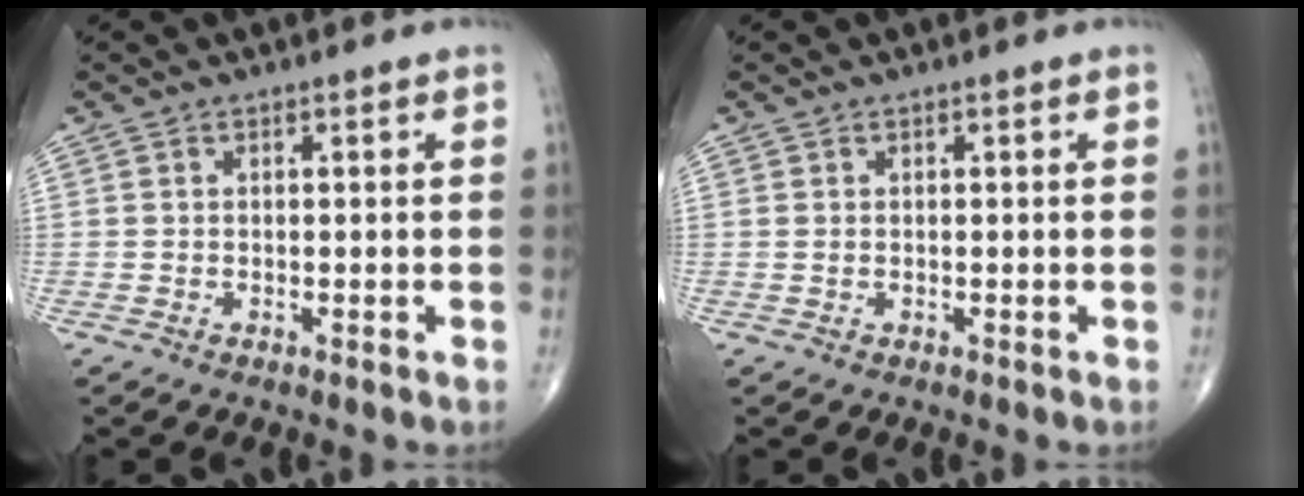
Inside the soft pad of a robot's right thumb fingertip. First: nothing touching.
{"total": 0.0}